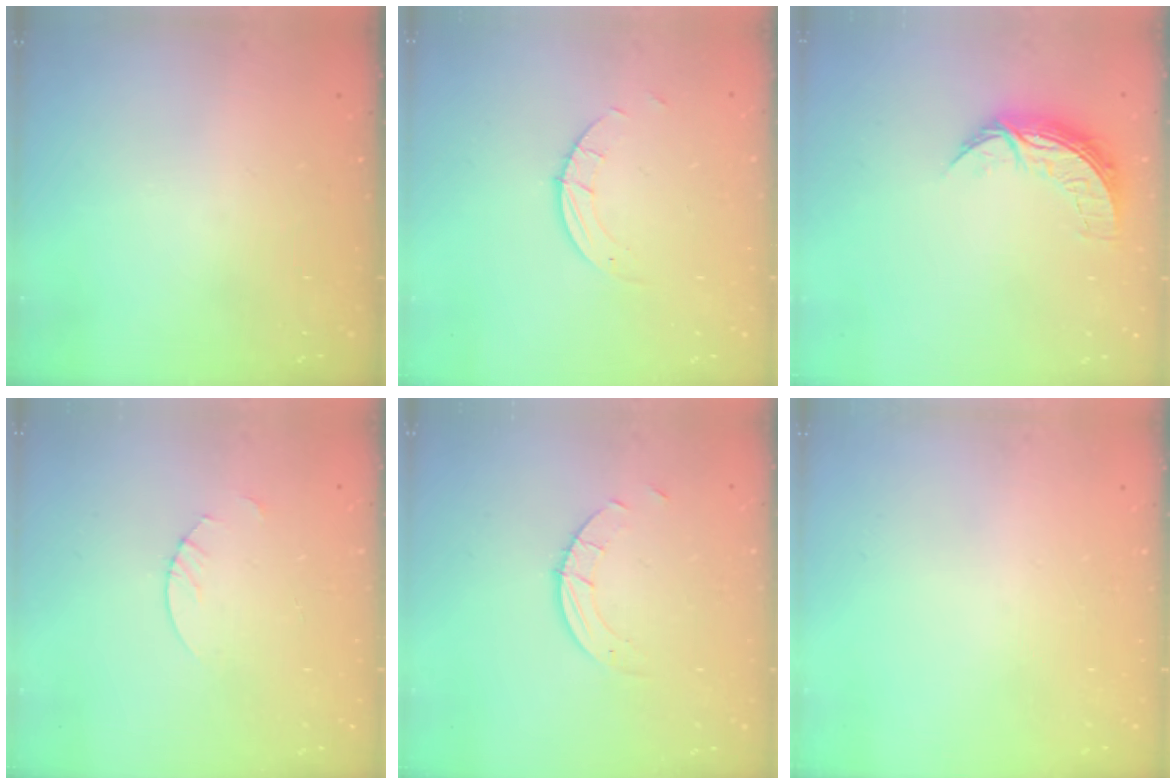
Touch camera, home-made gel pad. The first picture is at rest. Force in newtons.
{"total": 1.5, "press": 1.5, "slide": 0.1}
{"total": 7.5, "press": 7.5, "slide": 0.5}
{"total": 1.8, "press": 1.8, "slide": 0.2}
{"total": 2.5, "press": 2.5, "slide": 0.2}
{"total": 0.0}